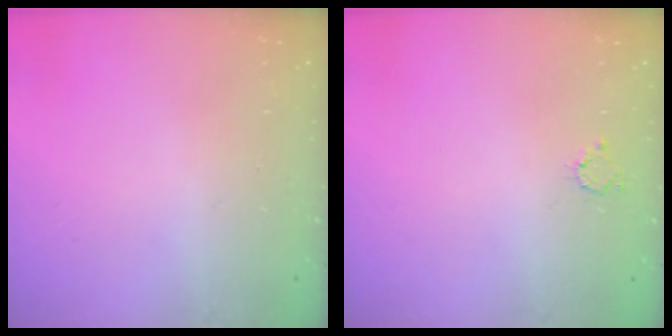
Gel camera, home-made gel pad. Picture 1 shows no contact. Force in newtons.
{"total": 2.6, "press": 2.6, "slide": 0.4}